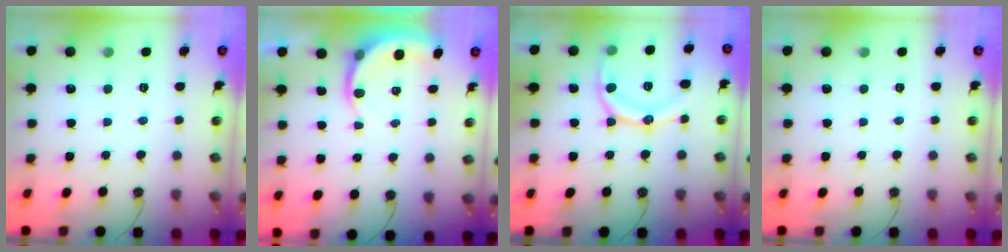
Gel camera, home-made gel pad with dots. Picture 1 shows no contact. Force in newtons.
{"total": 6.2, "press": 6.2, "slide": 0.4}
{"total": 13.4, "press": 13.4, "slide": 0.8}
{"total": 0.0}